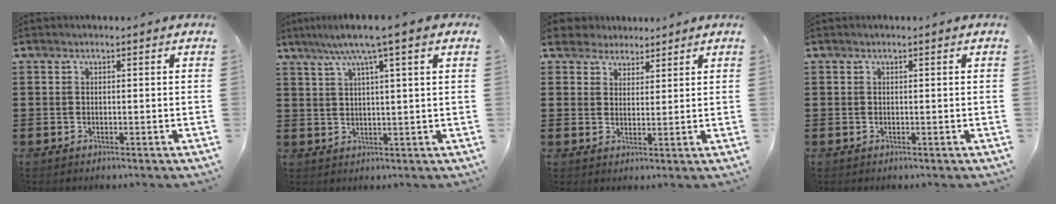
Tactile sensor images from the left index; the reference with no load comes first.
{"total": 6.3, "force": [3.9, -0.2, 4.9], "torque": [-0.106, 0.000, 0.063]}
{"total": 3.7, "force": [3.2, 2.0, -0.1], "torque": [-0.016, 0.005, 0.060]}
{"total": 0.0}